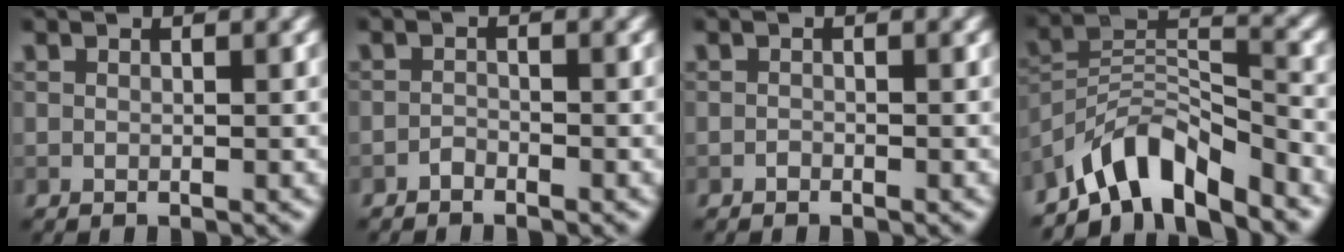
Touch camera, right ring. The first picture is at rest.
{"total": 0.9, "force": [-0.8, 0.3, 0.2], "torque": [-0.004, 0.002, -0.018]}
{"total": 0.5, "force": [-0.5, 0.2, 0.1], "torque": [-0.002, 0.001, -0.010]}
{"total": 7.5, "force": [-6.1, 2.2, 3.7], "torque": [-0.052, 0.002, -0.122]}